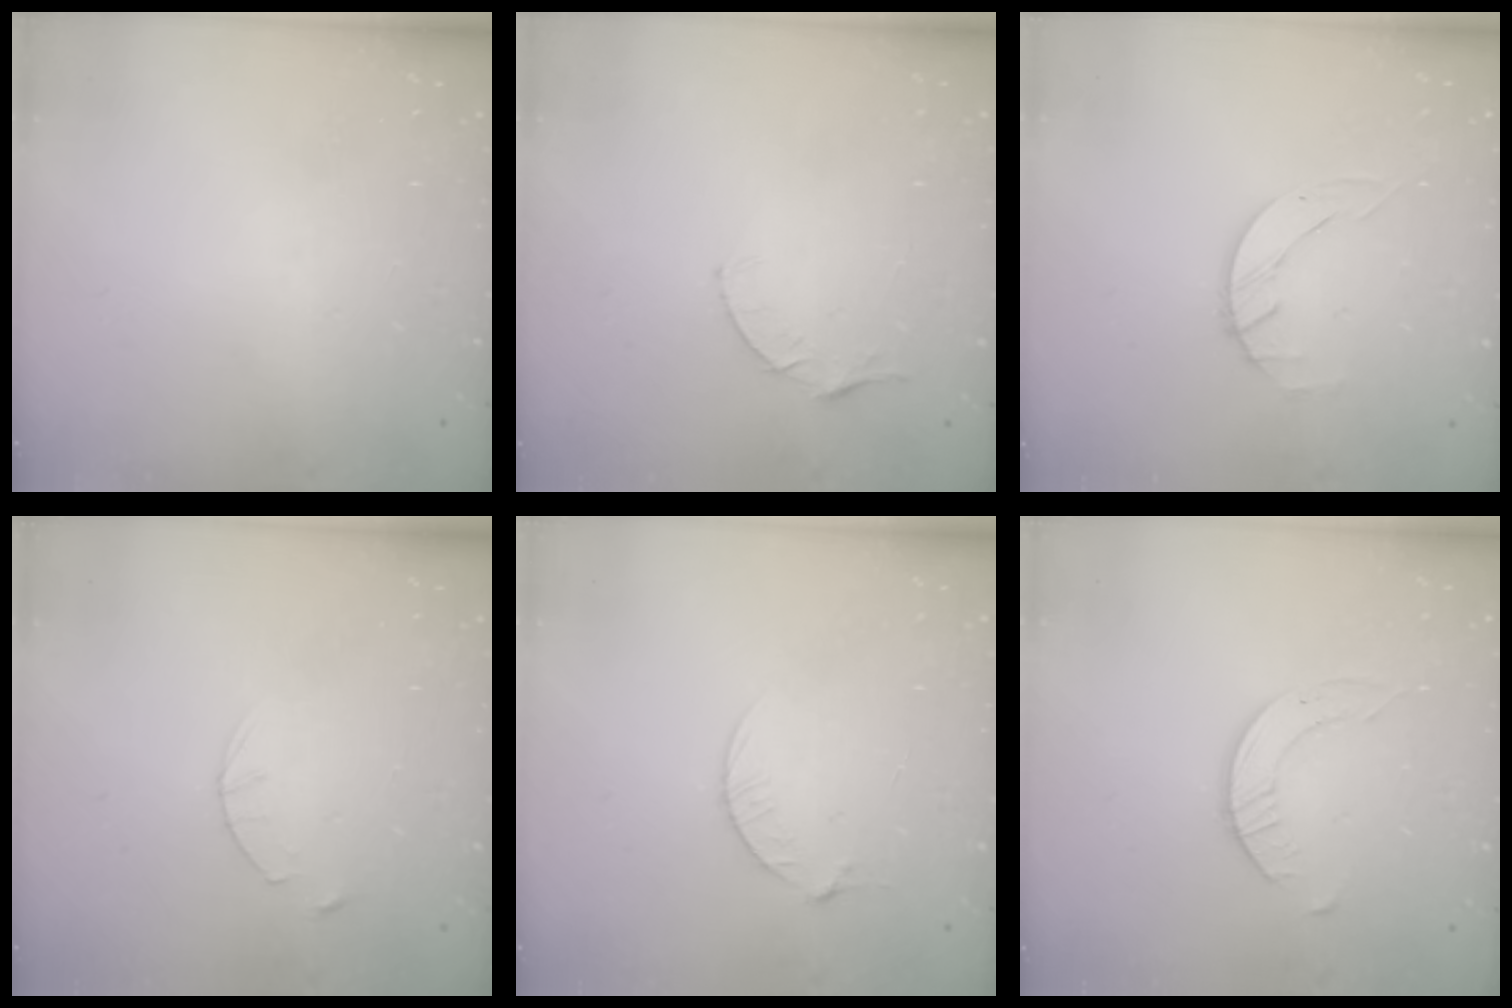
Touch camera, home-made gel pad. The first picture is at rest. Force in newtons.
{"total": 4.1, "press": 4.0, "slide": 0.4}
{"total": 2.0, "press": 2.0, "slide": 0.3}
{"total": 2.8, "press": 2.8, "slide": 0.4}
{"total": 4.5, "press": 4.5, "slide": 0.5}
{"total": 3.5, "press": 3.4, "slide": 0.4}